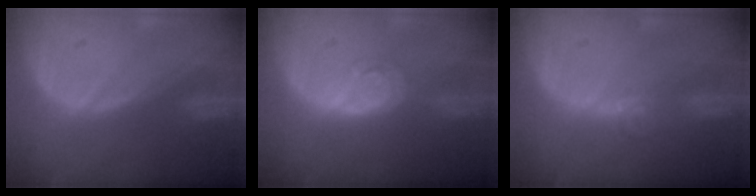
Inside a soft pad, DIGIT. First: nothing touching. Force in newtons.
{"total": 4.3, "press": 3.9, "slide": 1.9}
{"total": 3.6, "press": 3.4, "slide": 1.2}